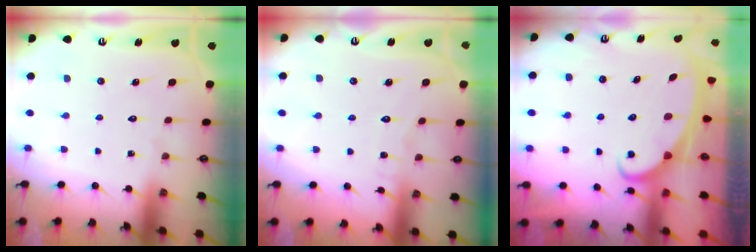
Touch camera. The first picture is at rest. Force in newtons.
{"total": 3.7, "press": 3.6, "slide": 0.4}
{"total": 2.7, "press": 2.7, "slide": 0.4}